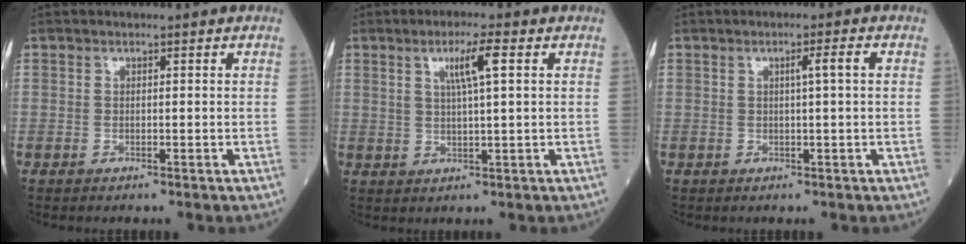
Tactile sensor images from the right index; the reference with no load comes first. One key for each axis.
{"total": 4.8, "fx": 1.9, "fy": 0.0, "fz": 4.4, "tx": -0.081, "ty": 0.004, "tz": 0.035}
{"total": 2.3, "fx": 0.5, "fy": -0.4, "fz": 2.2, "tx": -0.038, "ty": 0.003, "tz": 0.008}